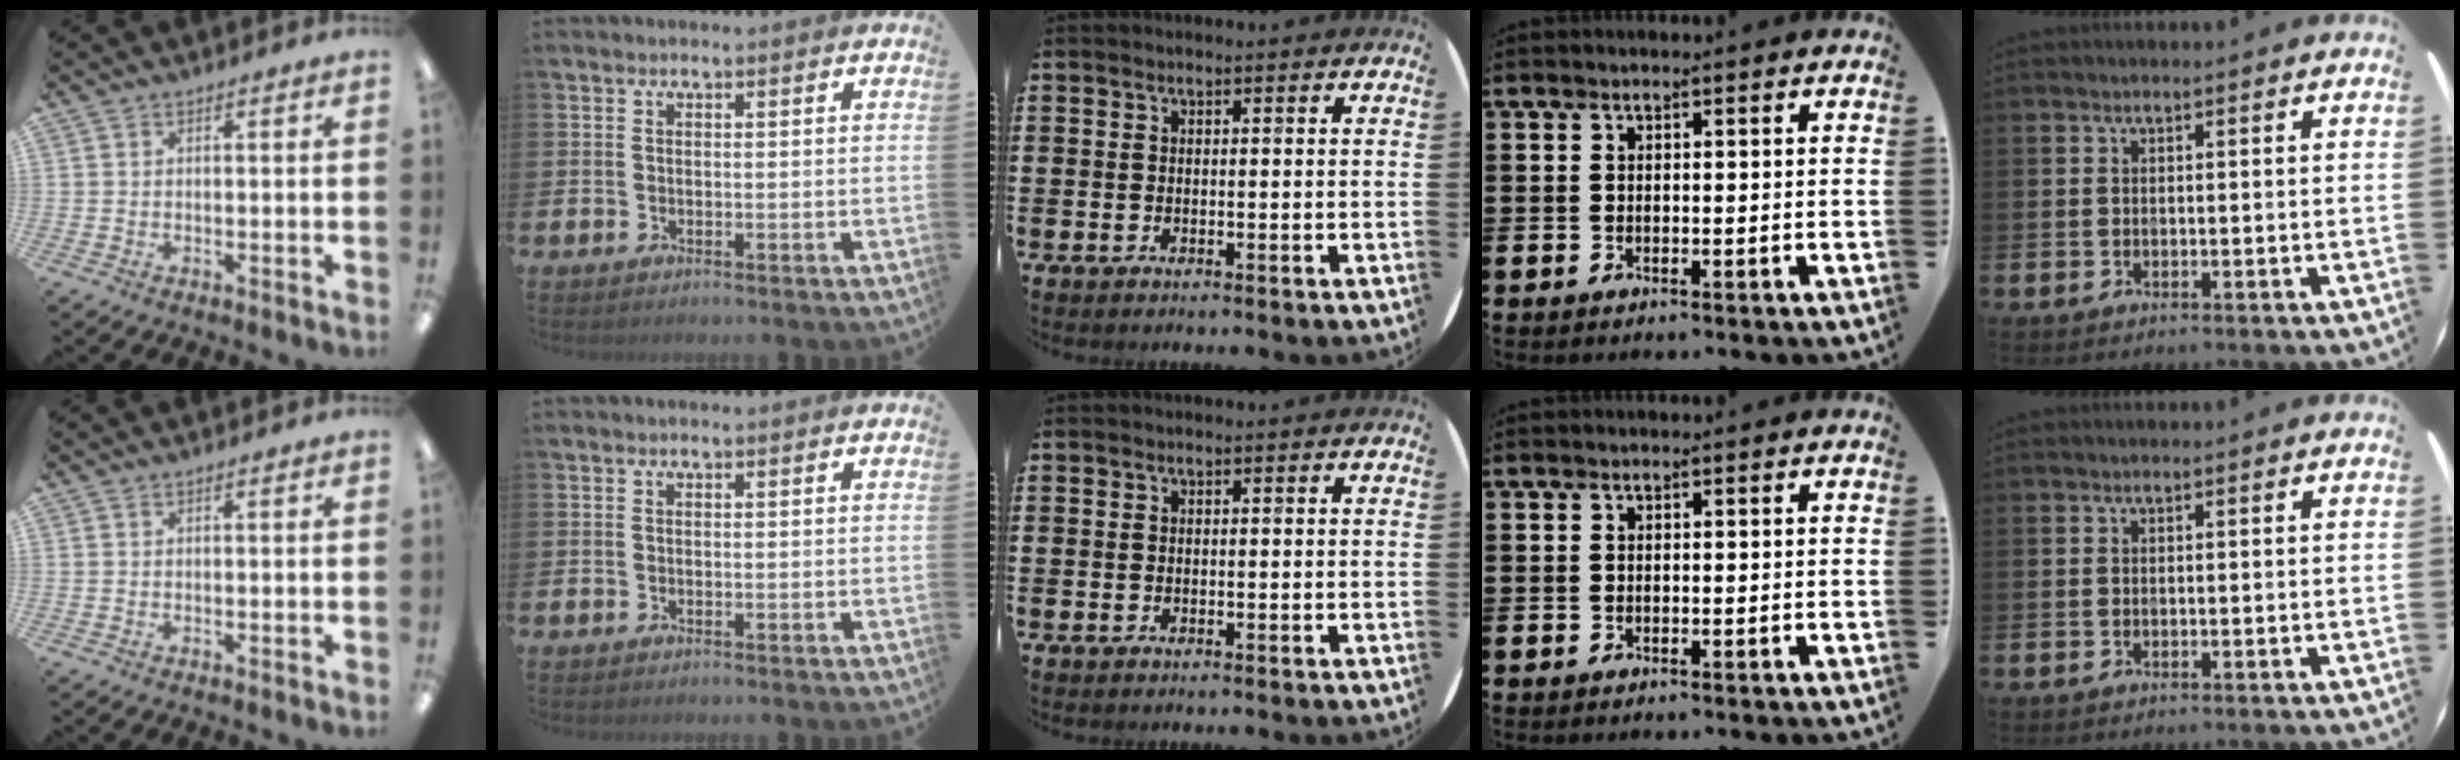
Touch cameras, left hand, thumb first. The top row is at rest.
{}